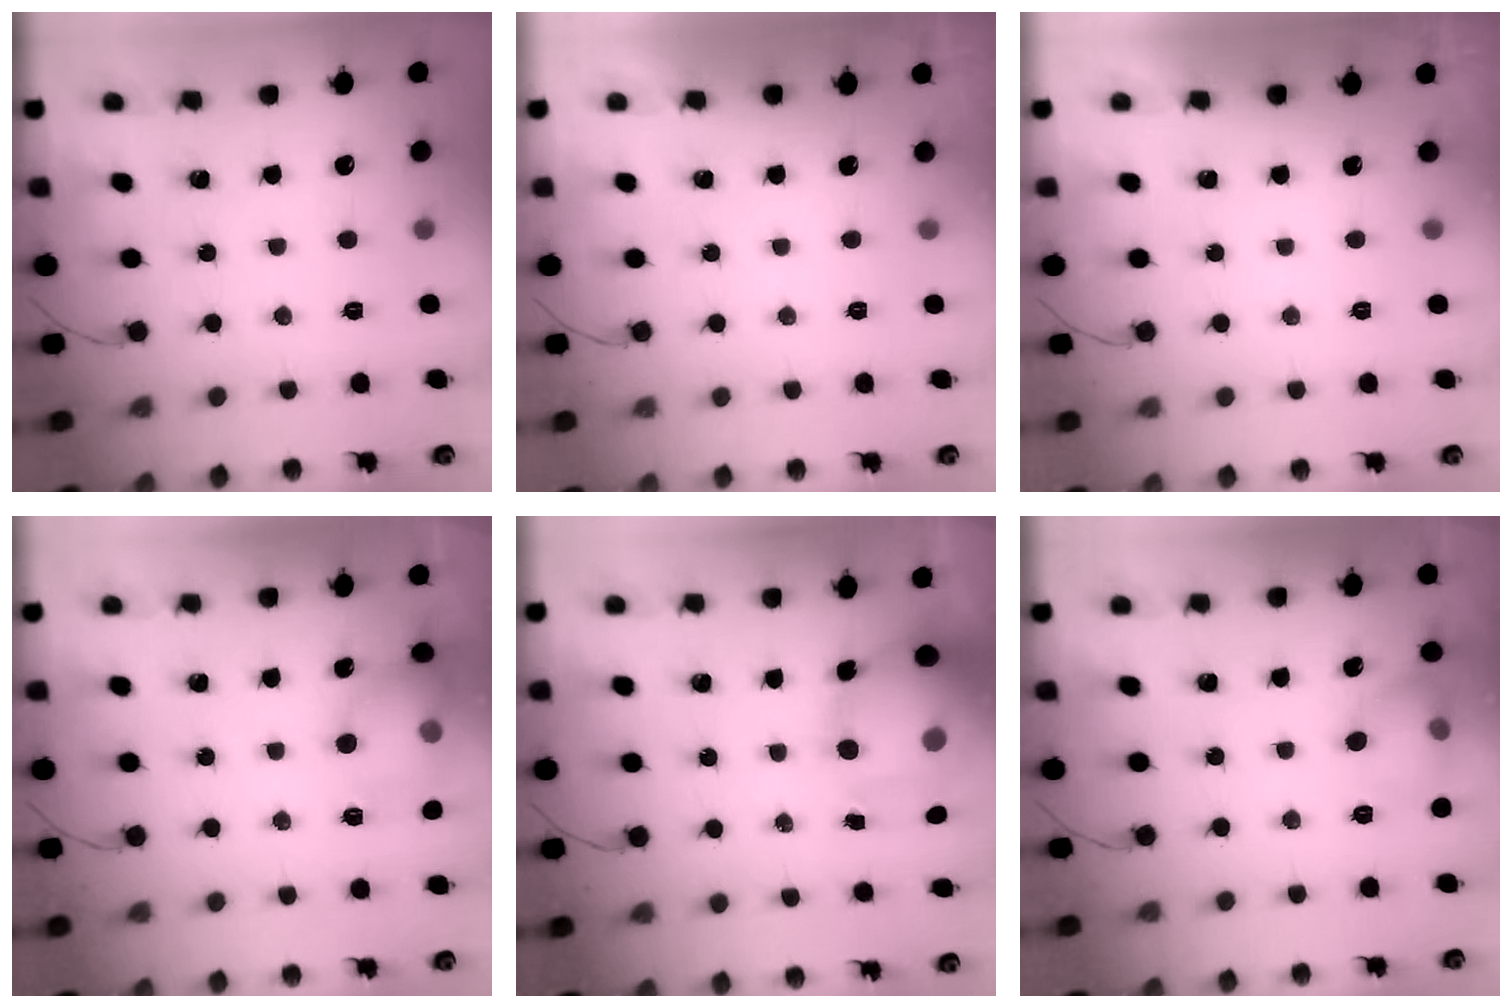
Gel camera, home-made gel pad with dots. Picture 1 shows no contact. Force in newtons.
{"total": 0.0}
{"total": 0.0}
{"total": 12.6, "press": 12.3, "slide": 2.5}
{"total": 15.9, "press": 15.5, "slide": 3.9}
{"total": 11.6, "press": 9.5, "slide": 6.7}